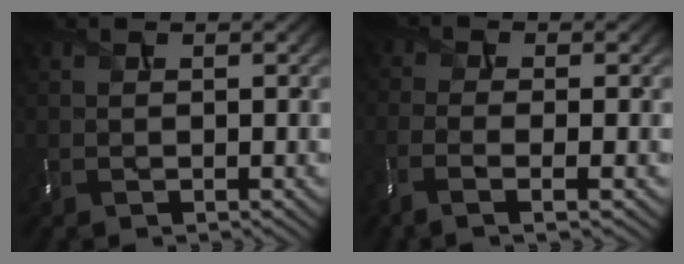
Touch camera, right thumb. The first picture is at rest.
{"total": 5.3, "force": [-2.8, 1.5, 4.2], "torque": [-0.086, -0.009, -0.065]}